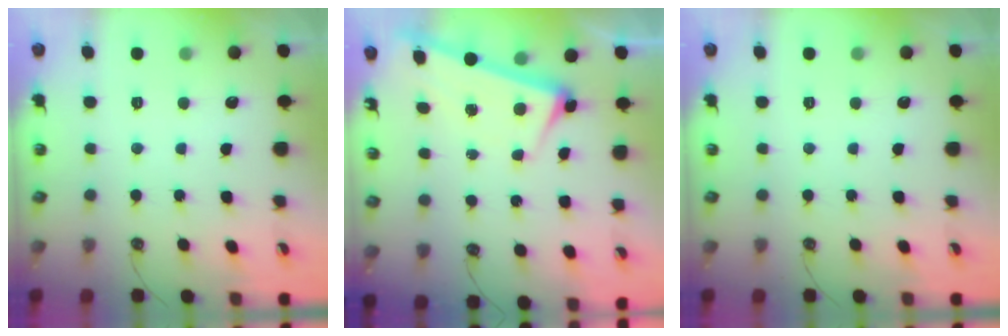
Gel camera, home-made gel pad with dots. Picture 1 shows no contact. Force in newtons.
{"total": 2.5, "press": 2.3, "slide": 1.0}
{"total": 0.0}